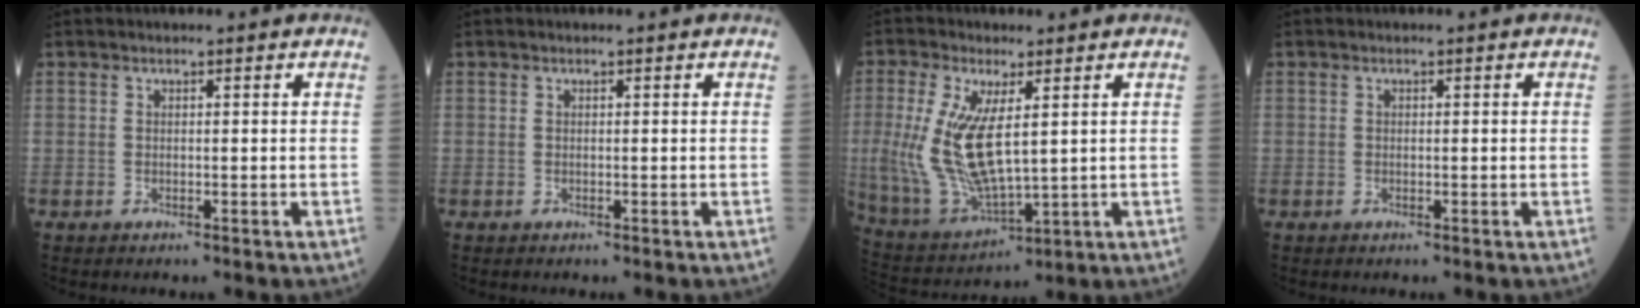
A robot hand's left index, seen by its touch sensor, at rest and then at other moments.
{"total": 0.0}
{"total": 12.1, "force": [1.7, 4.0, 11.3], "torque": [-0.252, -0.007, 0.055]}
{"total": 0.0}